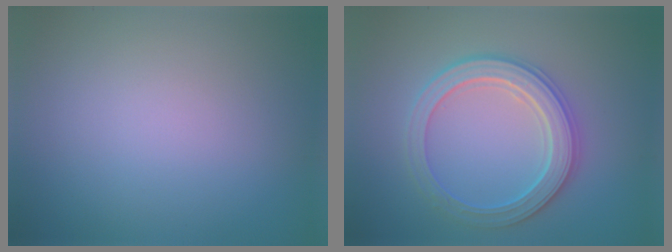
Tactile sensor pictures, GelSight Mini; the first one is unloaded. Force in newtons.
{"total": 3.9, "press": 3.8, "slide": 0.9}